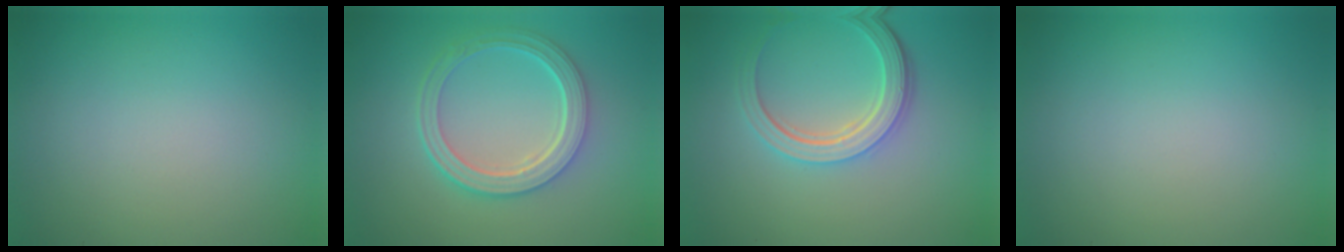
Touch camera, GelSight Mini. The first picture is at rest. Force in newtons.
{"total": 5.2, "press": 3.9, "slide": 3.5}
{"total": 4.6, "press": 3.5, "slide": 3.0}
{"total": 0.0}